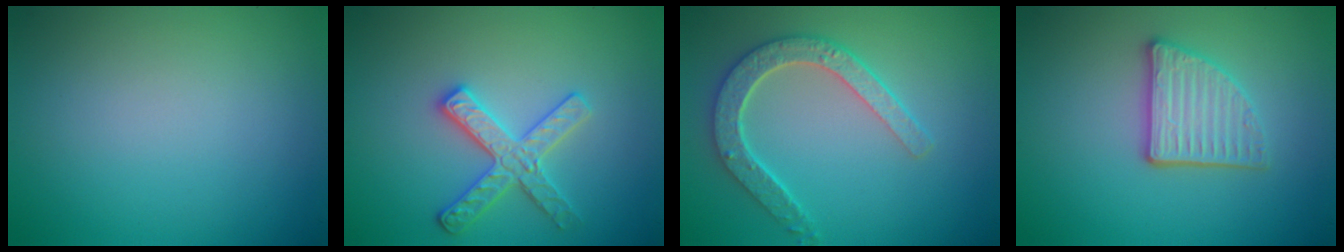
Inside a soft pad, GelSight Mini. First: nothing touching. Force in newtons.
{"total": 3.2, "press": 3.0, "slide": 1.0}
{"total": 4.4, "press": 3.7, "slide": 2.5}
{"total": 3.6, "press": 3.0, "slide": 1.9}